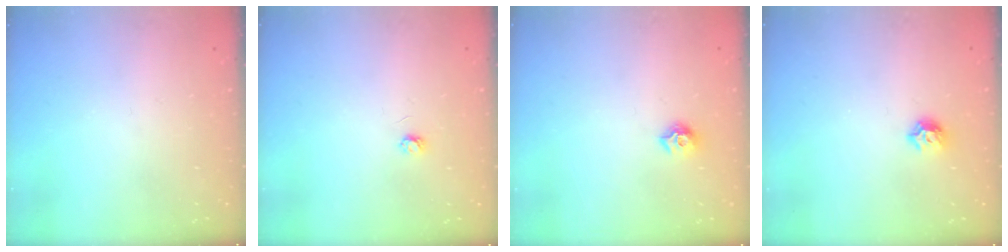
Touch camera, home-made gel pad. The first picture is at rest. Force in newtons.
{"total": 2.9, "press": 2.9, "slide": 0.3}
{"total": 7.9, "press": 7.8, "slide": 0.7}
{"total": 6.3, "press": 6.2, "slide": 0.9}